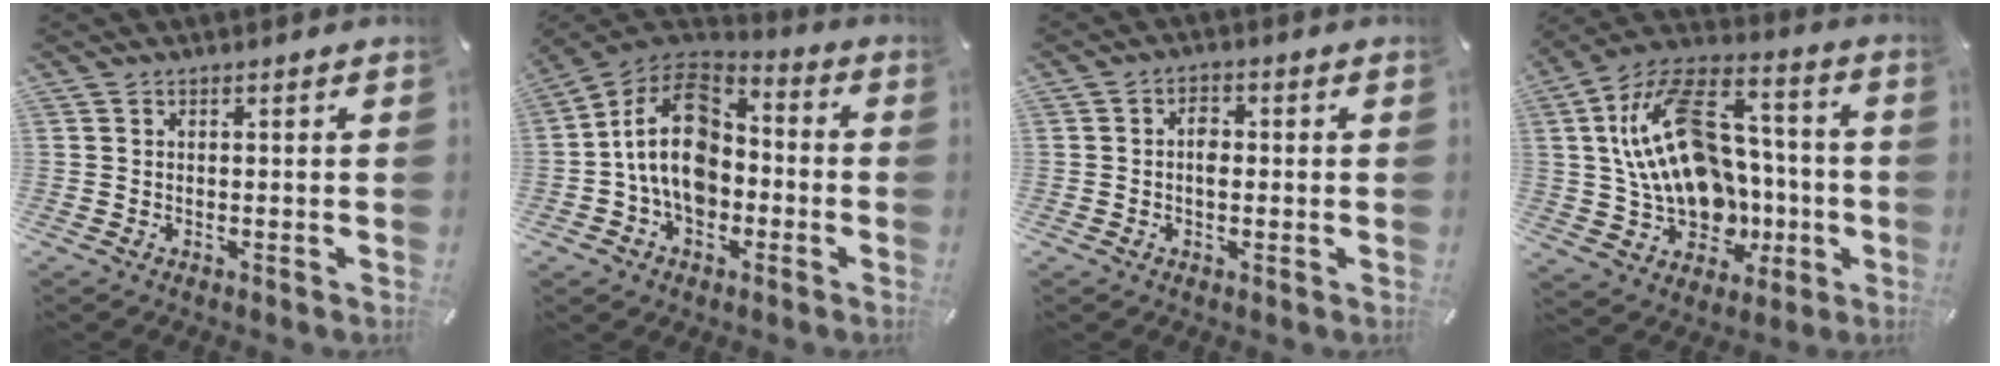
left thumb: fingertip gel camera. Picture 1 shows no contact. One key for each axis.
{"total": 15.3, "fx": -2.2, "fy": 11.7, "fz": 9.6, "tx": -0.191, "ty": 0.023, "tz": -0.042}
{"total": 3.1, "fx": -0.1, "fy": 2.0, "fz": 2.3, "tx": -0.030, "ty": 0.000, "tz": -0.007}
{"total": 24.5, "fx": 2.4, "fy": 17.5, "fz": 17.1, "tx": -0.326, "ty": 0.001, "tz": 0.050}